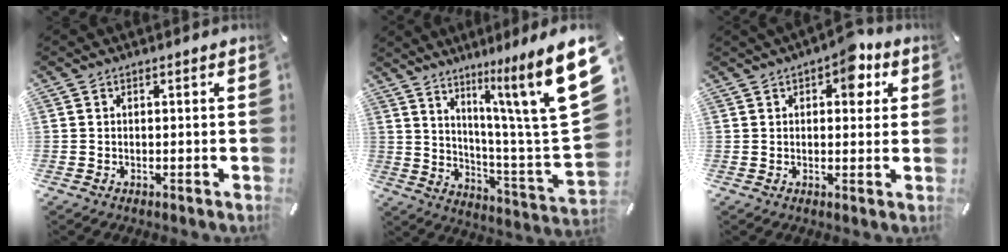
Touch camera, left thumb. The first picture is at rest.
{"total": 22.4, "force": [11.7, 3.2, 18.9], "torque": [-0.266, -0.097, 0.179]}
{"total": 8.2, "force": [3.9, 4.5, 5.6], "torque": [-0.055, -0.015, 0.058]}